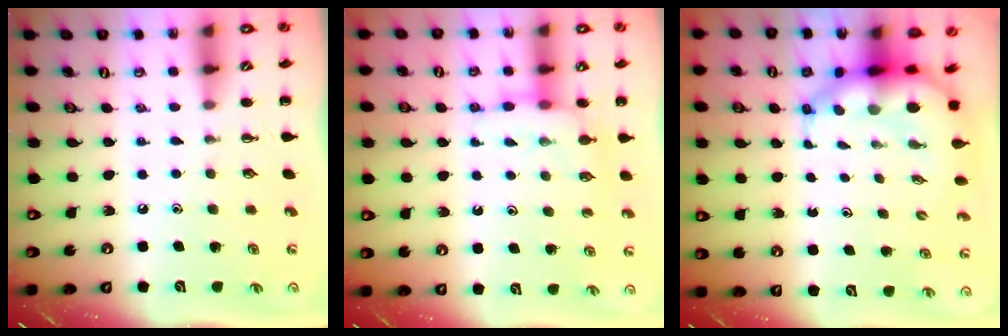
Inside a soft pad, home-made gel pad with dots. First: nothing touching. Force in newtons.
{"total": 8.4, "press": 8.4, "slide": 0.5}
{"total": 7.0, "press": 6.8, "slide": 1.9}